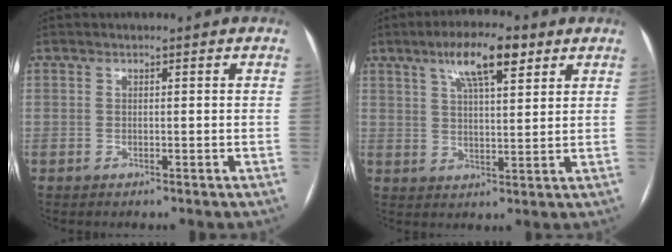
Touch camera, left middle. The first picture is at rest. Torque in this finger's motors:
{"motor_torque": [0.93, -0.85, 0.17, 0.06]}